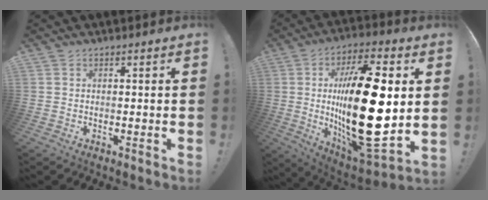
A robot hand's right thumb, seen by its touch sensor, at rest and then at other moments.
{"total": 31.5, "force": [2.1, 12.4, 28.9], "torque": [-0.518, -0.023, 0.037]}